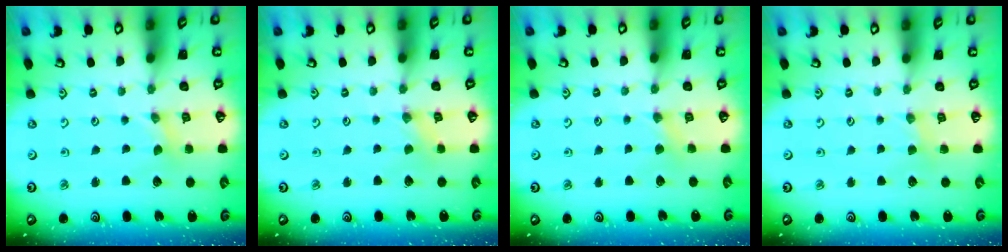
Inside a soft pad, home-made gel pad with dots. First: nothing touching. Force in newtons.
{"total": 0.0}
{"total": 3.0, "press": 2.9, "slide": 0.5}
{"total": 1.9, "press": 1.8, "slide": 0.4}